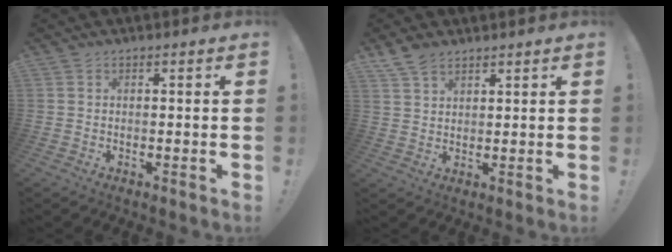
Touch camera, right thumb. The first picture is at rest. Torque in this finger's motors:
{"motor_torque": [-0.56, 0.57, 0.42, 0.41, 0.02]}